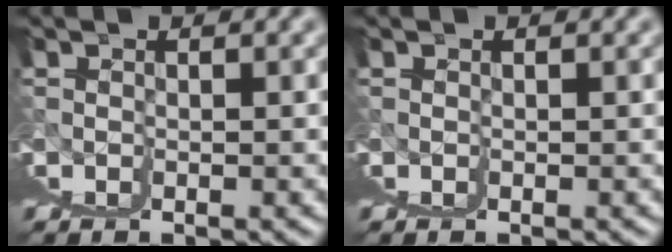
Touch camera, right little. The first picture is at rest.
{"total": 0.0}